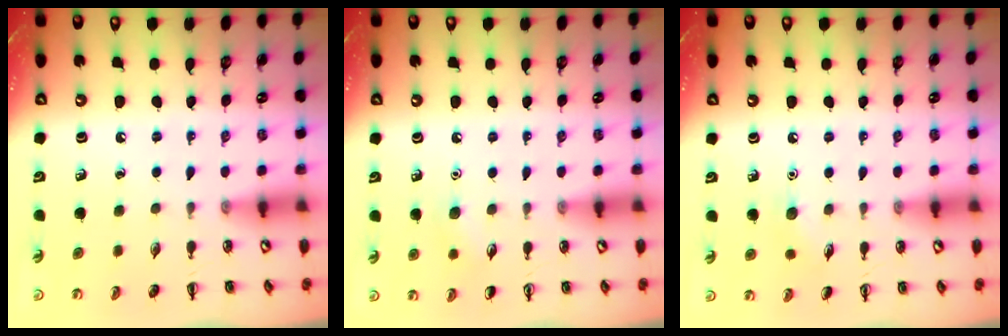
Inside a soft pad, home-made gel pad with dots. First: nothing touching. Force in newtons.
{"total": 4.5, "press": 4.3, "slide": 1.2}
{"total": 5.1, "press": 4.9, "slide": 1.5}